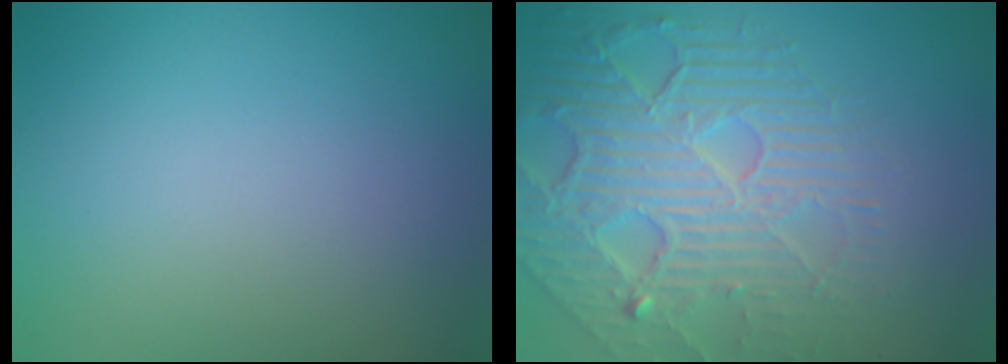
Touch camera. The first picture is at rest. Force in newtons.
{"total": 8.0, "press": 5.6, "slide": 5.7}